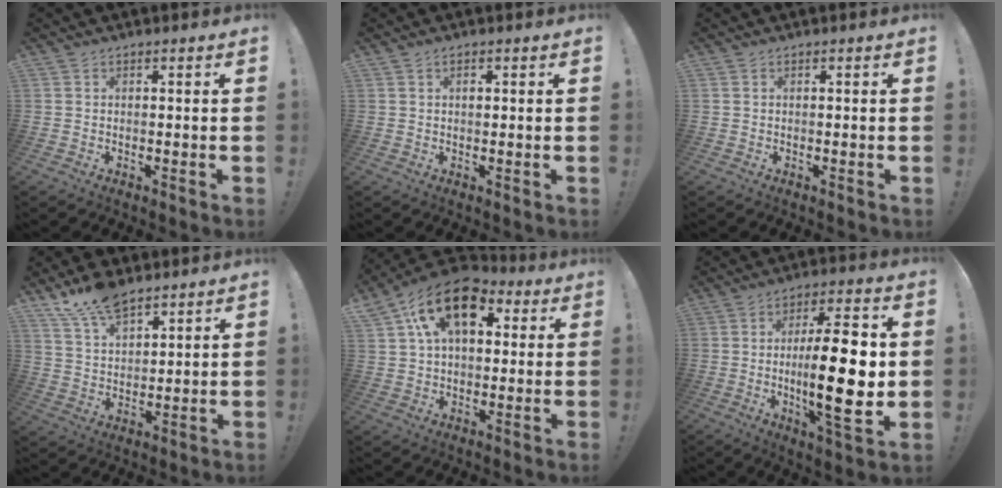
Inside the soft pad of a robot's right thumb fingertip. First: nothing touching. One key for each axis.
{"total": 1.0, "fx": 0.3, "fy": 0.7, "fz": 0.6, "tx": -0.005, "ty": -0.001, "tz": 0.003}
{"total": 0.0}
{"total": 12.5, "fx": 9.5, "fy": 6.1, "fz": 5.4, "tx": -0.095, "ty": -0.059, "tz": 0.181}
{"total": 16.7, "fx": 7.1, "fy": 10.5, "fz": 10.9, "tx": -0.164, "ty": -0.024, "tz": 0.128}
{"total": 21.2, "fx": -0.8, "fy": 5.4, "fz": 20.5, "tx": -0.339, "ty": -0.008, "tz": -0.018}